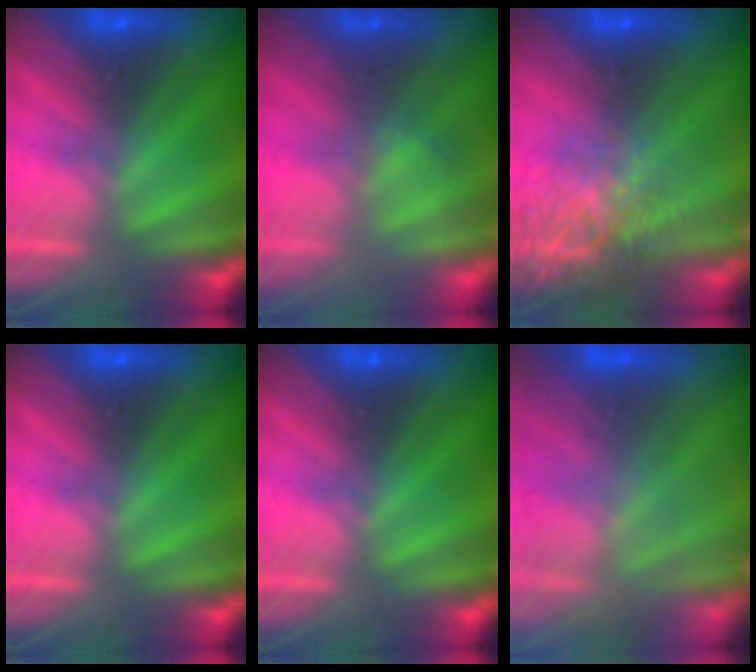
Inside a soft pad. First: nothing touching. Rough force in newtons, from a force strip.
{"total": 2.3}
{"total": 7.7}
{"total": 0.0}
{"total": 0.0}
{"total": 2.9}